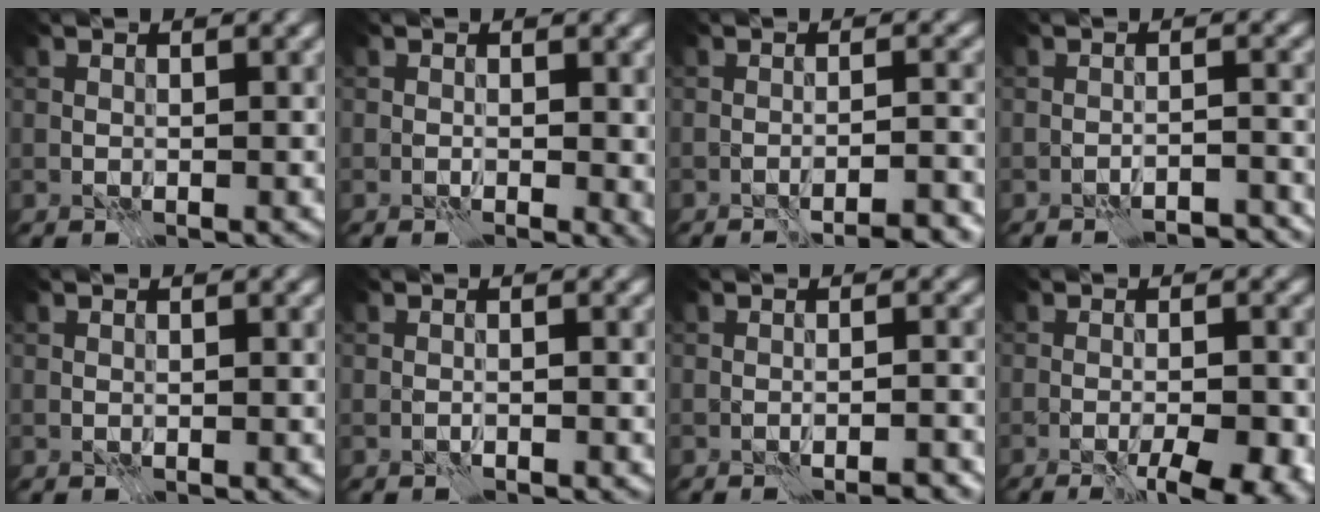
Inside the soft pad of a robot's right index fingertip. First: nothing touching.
{"total": 1.4, "force": [0.3, 0.9, 1.1], "torque": [-0.009, -0.004, 0.005]}
{"total": 3.7, "force": [-3.2, 0.0, 1.8], "torque": [-0.023, 0.009, -0.044]}
{"total": 3.4, "force": [-3.3, 0.1, 0.7], "torque": [-0.009, 0.010, -0.045]}
{"total": 0.0}
{"total": 0.5, "force": [-0.4, -0.3, -0.2], "torque": [0.009, -0.001, -0.010]}
{"total": 1.7, "force": [-1.4, -0.2, 0.9], "torque": [-0.012, -0.003, -0.022]}
{"total": 6.0, "force": [-3.4, 1.2, 4.8], "torque": [-0.065, -0.009, -0.042]}